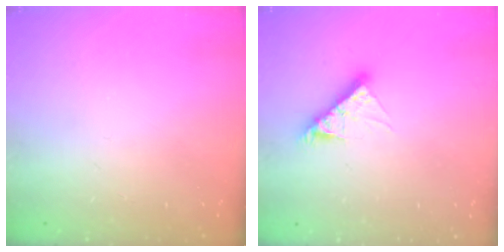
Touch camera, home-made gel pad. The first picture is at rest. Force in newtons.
{"total": 8.3, "press": 8.3, "slide": 0.5}